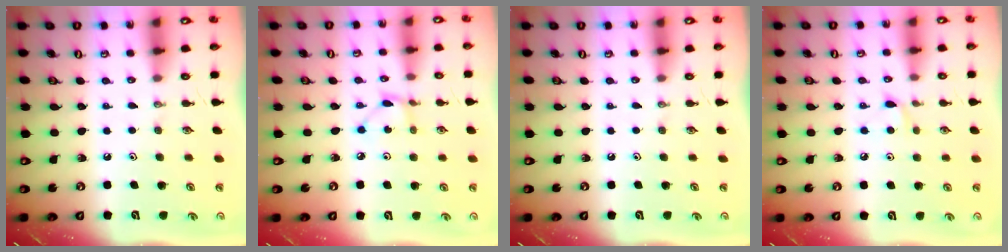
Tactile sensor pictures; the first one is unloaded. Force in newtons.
{"total": 2.4, "press": 2.4, "slide": 0.3}
{"total": 0.0}
{"total": 5.7, "press": 5.7, "slide": 0.8}